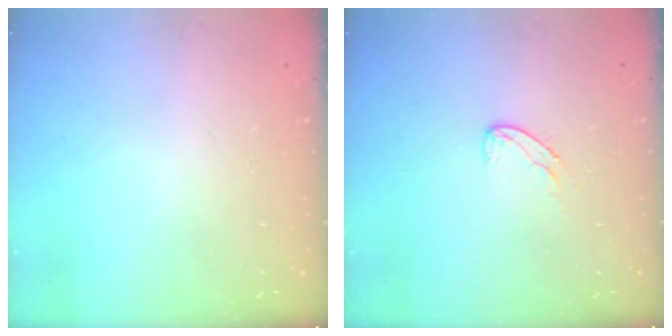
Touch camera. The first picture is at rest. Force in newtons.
{"total": 6.4, "press": 6.3, "slide": 0.6}